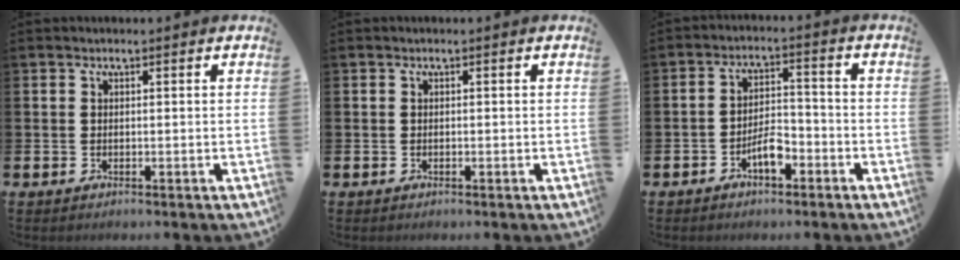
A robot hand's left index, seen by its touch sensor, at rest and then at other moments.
{"total": 0.0}
{"total": 4.4, "force": [-2.6, 1.9, 3.0], "torque": [-0.052, 0.012, -0.049]}